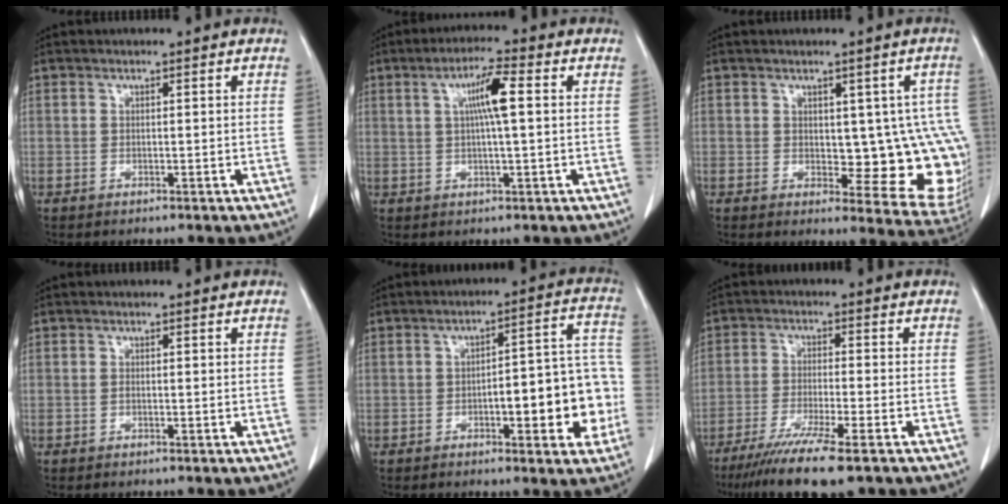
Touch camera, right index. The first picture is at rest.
{"total": 6.0, "force": [1.3, 0.3, 5.9], "torque": [-0.106, 0.008, 0.021]}
{"total": 11.4, "force": [0.1, 5.3, 10.1], "torque": [-0.091, -0.001, 0.010]}
{"total": 0.0}
{"total": 12.5, "force": [-3.0, 3.5, 11.6], "torque": [-0.136, 0.041, -0.036]}
{"total": 10.7, "force": [-7.6, 0.1, 7.5], "torque": [-0.125, -0.029, -0.122]}